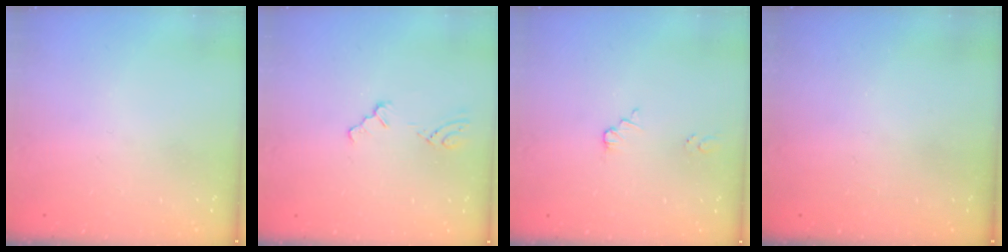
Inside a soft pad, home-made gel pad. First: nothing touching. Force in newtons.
{"total": 1.8, "press": 1.8, "slide": 0.3}
{"total": 1.5, "press": 1.5, "slide": 0.1}
{"total": 0.0}